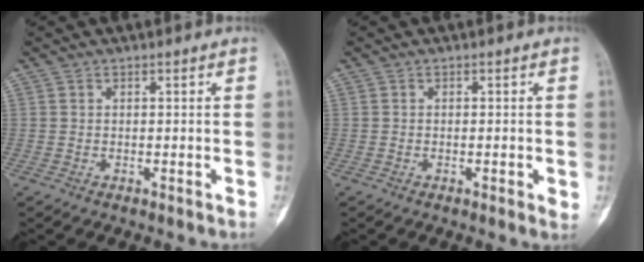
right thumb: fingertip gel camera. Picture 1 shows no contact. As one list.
[{"total": 2.0, "force": [-0.4, 0.6, 1.8], "torque": [-0.026, -0.004, -0.004]}]